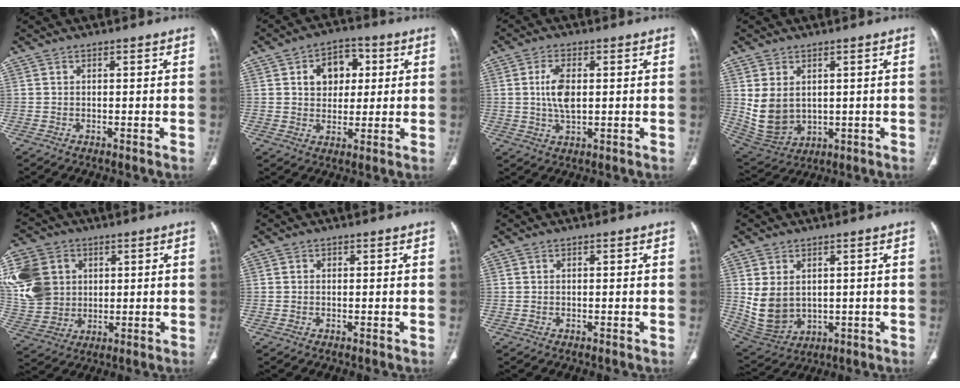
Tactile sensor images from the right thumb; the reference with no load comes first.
{"total": 9.3, "force": [2.5, 6.9, 5.6], "torque": [-0.043, 0.004, 0.036]}
{"total": 6.2, "force": [0.7, 3.1, 5.3], "torque": [-0.107, -0.001, 0.014]}
{"total": 9.5, "force": [1.4, 6.9, 6.3], "torque": [-0.113, -0.011, 0.055]}
{"total": 17.6, "force": [4.0, 14.5, 9.2], "torque": [-0.198, 0.011, 0.087]}
{"total": 0.0}
{"total": 0.0}
{"total": 9.3, "force": [1.2, 6.9, 6.2], "torque": [-0.109, -0.010, 0.052]}